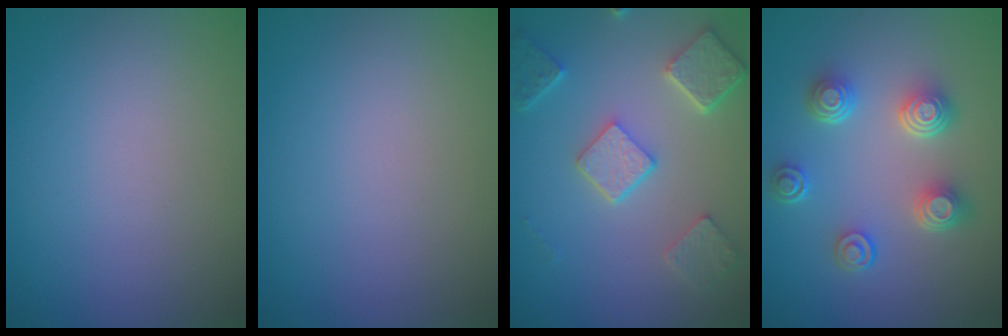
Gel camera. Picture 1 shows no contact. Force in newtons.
{"total": 0.0}
{"total": 4.8, "press": 3.7, "slide": 3.0}
{"total": 4.6, "press": 3.6, "slide": 2.9}